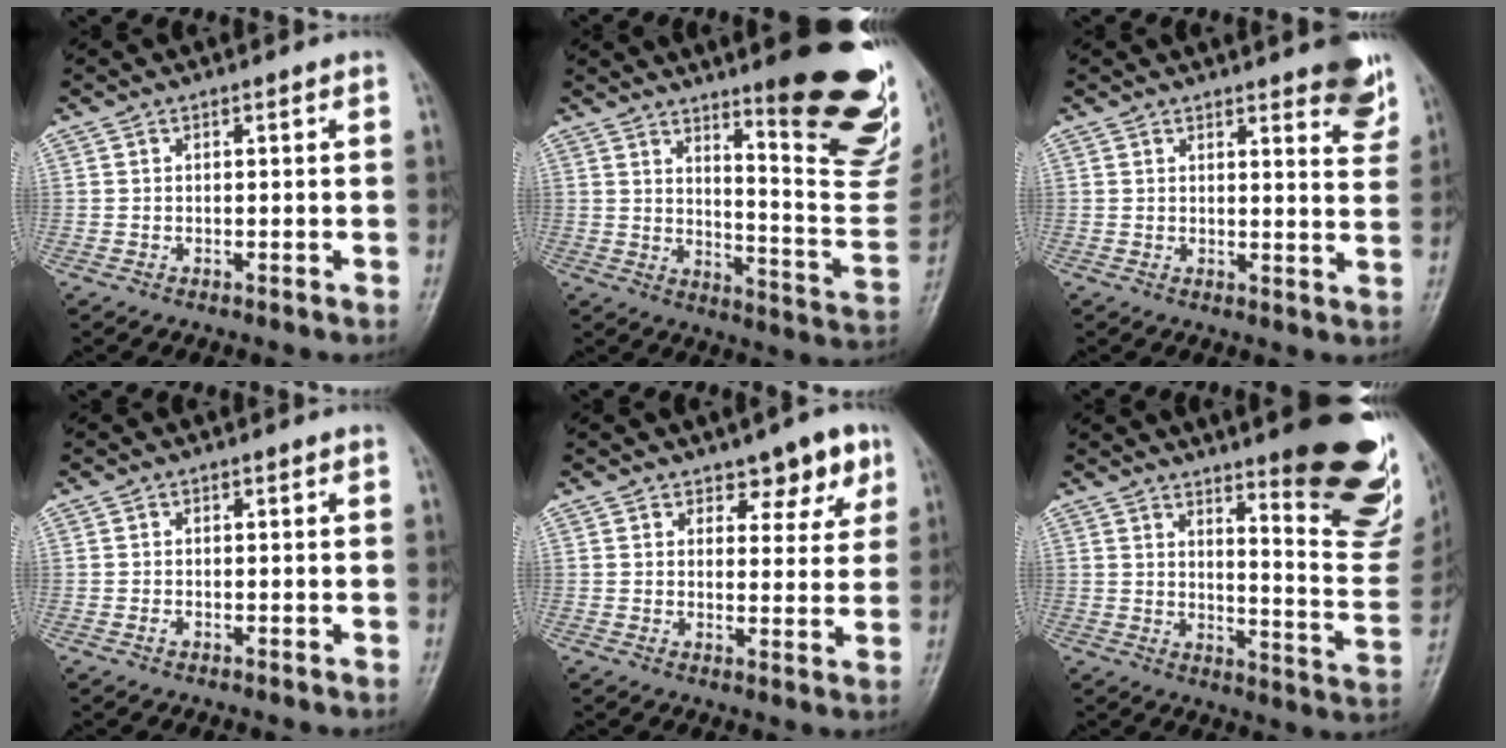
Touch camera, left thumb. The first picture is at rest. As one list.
[{"total": 23.7, "force": [13.7, 4.9, 18.8], "torque": [-0.208, -0.096, 0.191]}, {"total": 7.7, "force": [5.4, 2.1, 5.1], "torque": [-0.038, -0.032, 0.060]}, {"total": 0.6, "force": [-0.3, 0.4, 0.3], "torque": [-0.005, 0.000, -0.006]}, {"total": 6.3, "force": [4.0, 3.5, 3.5], "torque": [-0.009, -0.021, 0.053]}, {"total": 22.0, "force": [13.7, 5.0, 16.5], "torque": [-0.171, -0.102, 0.178]}]